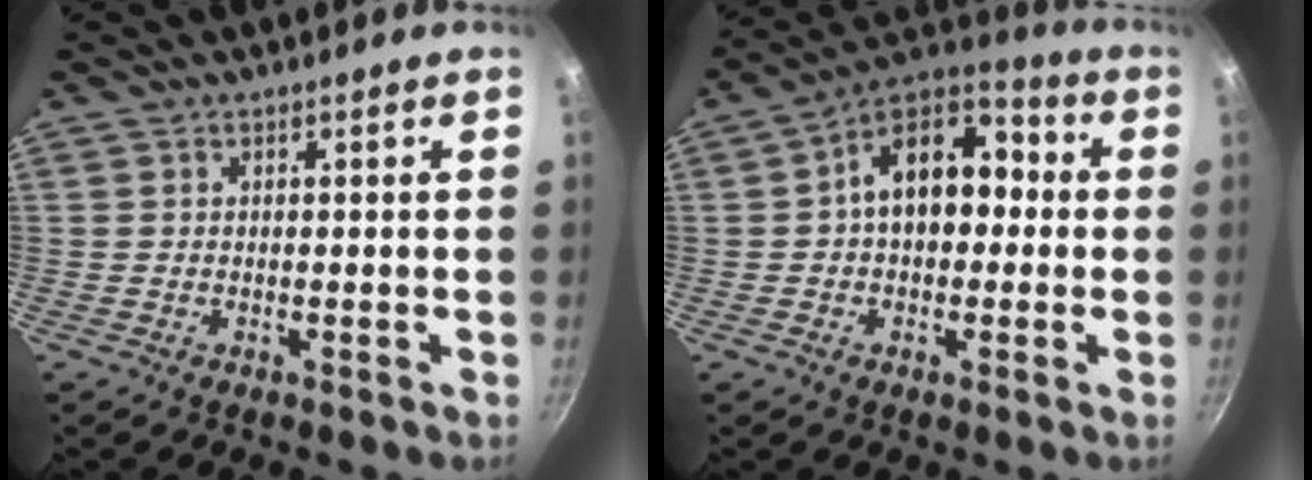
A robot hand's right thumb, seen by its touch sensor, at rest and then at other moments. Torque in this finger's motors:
{"motor_torque": [-0.91, 0.76, 0.96, -0.24, 0.29]}